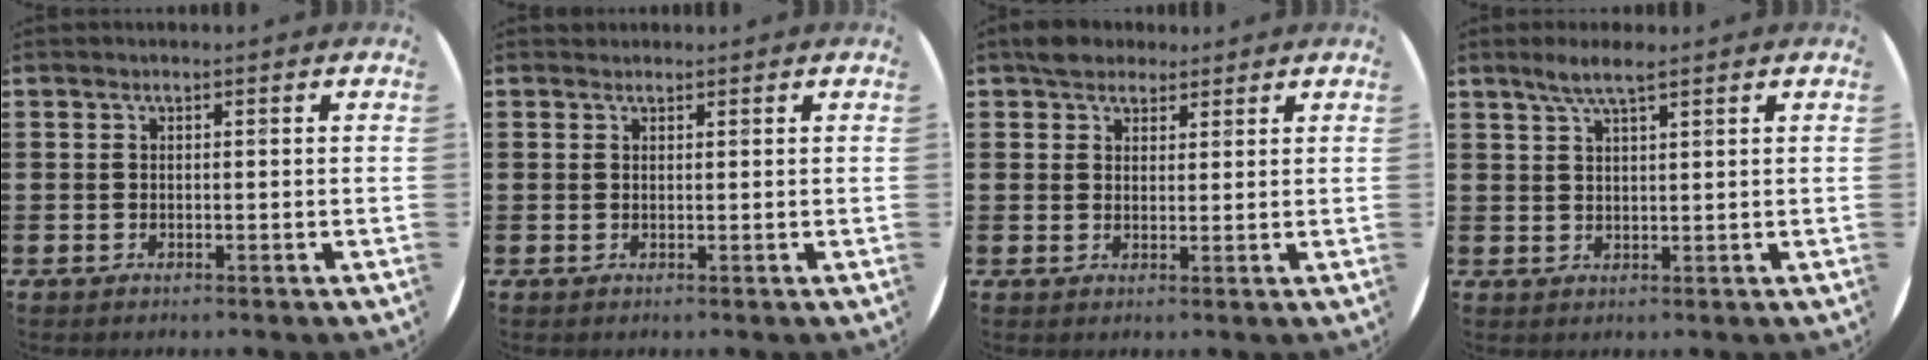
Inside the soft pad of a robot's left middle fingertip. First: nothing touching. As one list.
[{"total": 0.6, "force": [0.5, 0.2, -0.1], "torque": [0.003, 0.004, 0.010]}, {"total": 3.1, "force": [2.6, 1.7, 0.3], "torque": [-0.006, 0.005, 0.050]}, {"total": 3.6, "force": [2.6, 0.5, 2.4], "torque": [-0.052, 0.005, 0.046]}]